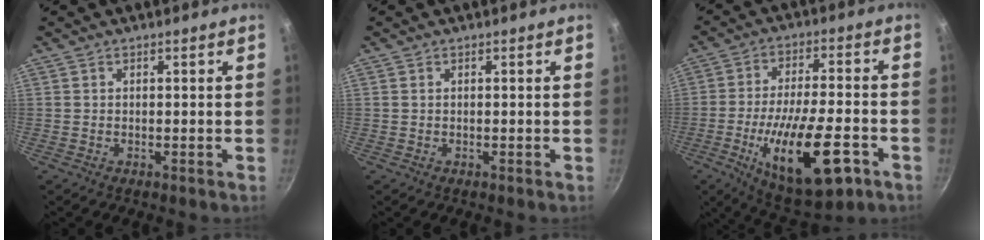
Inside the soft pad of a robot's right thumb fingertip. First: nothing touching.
{"total": 0.0}
{"total": 20.1, "force": [-7.7, 7.2, 17.1], "torque": [-0.267, 0.020, -0.118]}